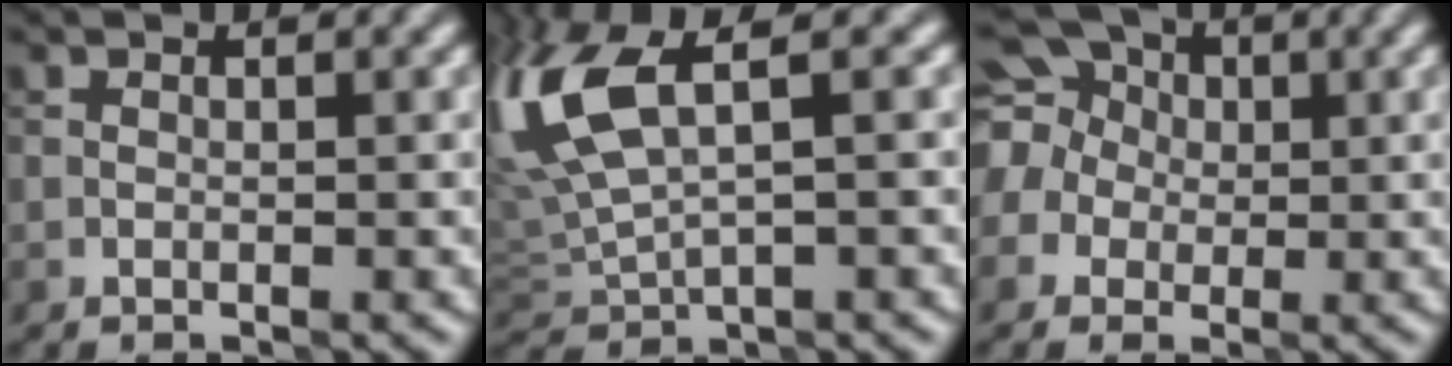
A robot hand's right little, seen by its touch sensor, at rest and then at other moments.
{"total": 8.3, "force": [2.9, 3.1, 7.2], "torque": [-0.180, 0.018, 0.059]}
{"total": 10.6, "force": [2.4, 9.3, 4.5], "torque": [-0.113, 0.043, 0.007]}